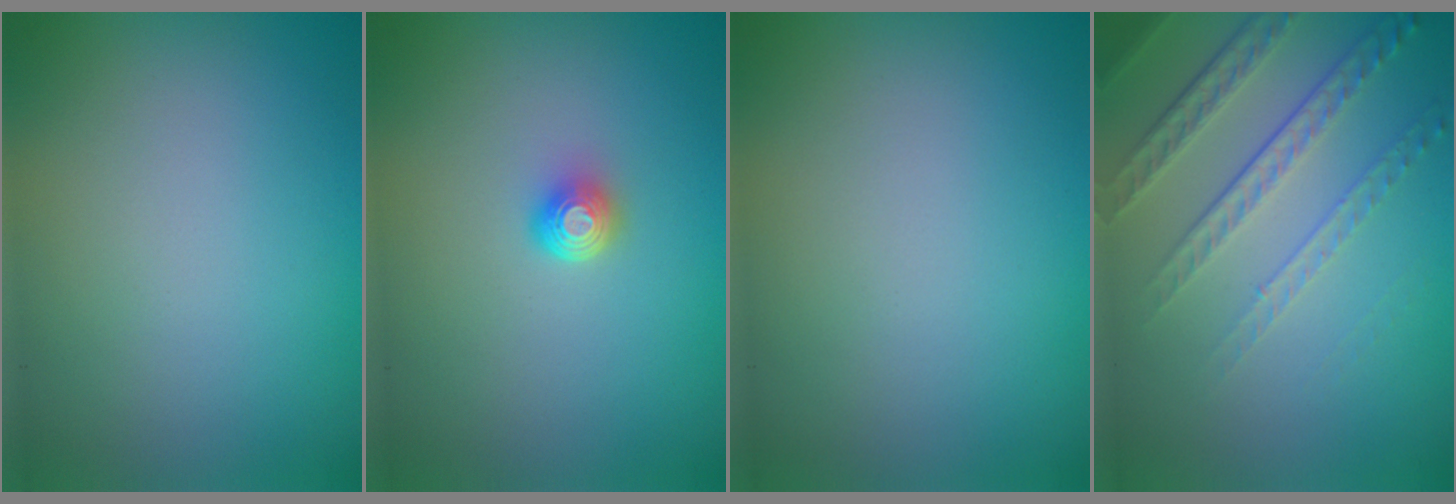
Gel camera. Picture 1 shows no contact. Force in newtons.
{"total": 1.6, "press": 1.2, "slide": 1.0}
{"total": 0.0}
{"total": 5.0, "press": 3.2, "slide": 3.8}